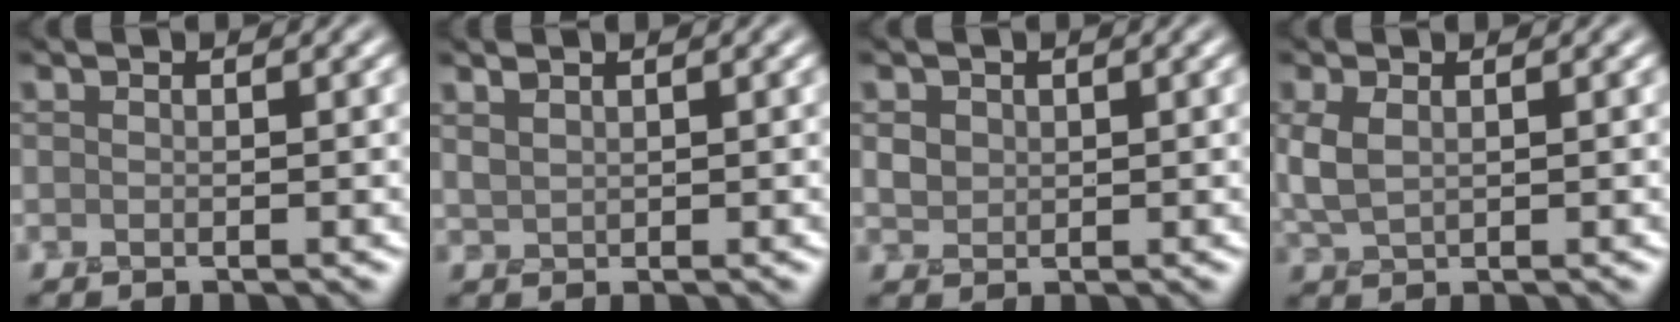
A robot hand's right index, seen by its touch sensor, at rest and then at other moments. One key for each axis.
{"total": 1.0, "fx": 0.8, "fy": 0.5, "fz": 0.4, "tx": -0.011, "ty": 0.003, "tz": 0.019}
{"total": 1.4, "fx": 0.4, "fy": 1.2, "fz": 0.5, "tx": -0.011, "ty": 0.000, "tz": 0.009}
{"total": 2.7, "fx": 0.6, "fy": 1.6, "fz": 2.1, "tx": -0.058, "ty": 0.006, "tz": 0.013}